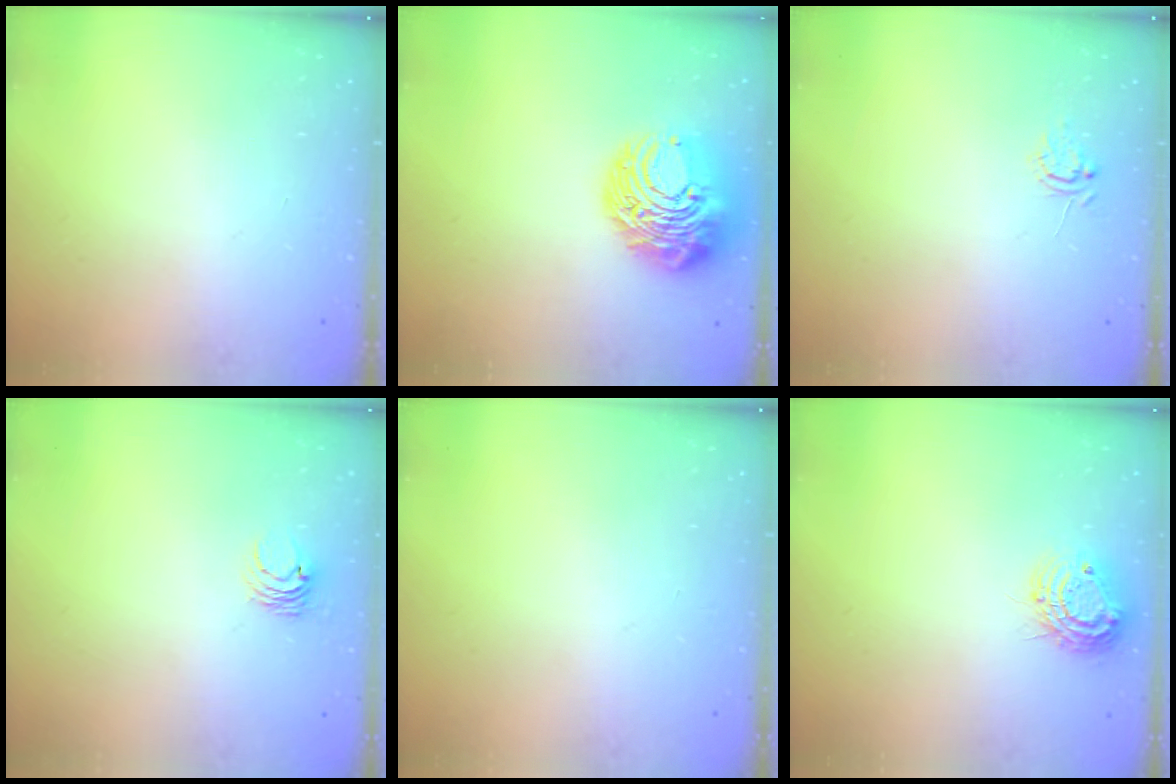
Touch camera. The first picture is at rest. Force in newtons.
{"total": 12.3, "press": 12.3, "slide": 1.3}
{"total": 3.9, "press": 3.9, "slide": 0.2}
{"total": 3.9, "press": 3.9, "slide": 0.3}
{"total": 0.0}
{"total": 10.2, "press": 10.2, "slide": 0.8}